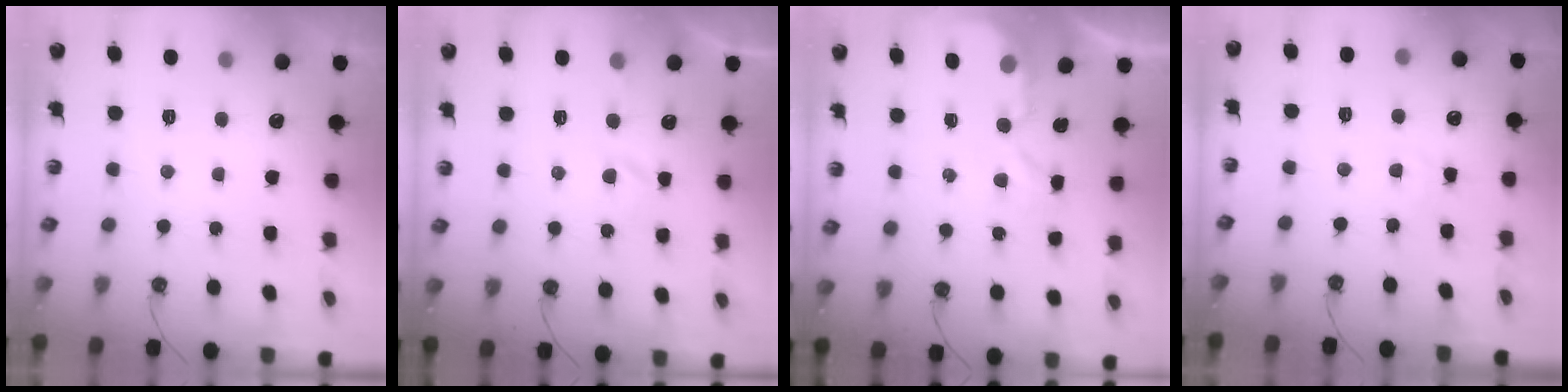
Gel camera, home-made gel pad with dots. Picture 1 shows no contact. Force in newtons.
{"total": 3.1, "press": 3.0, "slide": 0.5}
{"total": 2.8, "press": 2.8, "slide": 0.4}
{"total": 3.0, "press": 3.0, "slide": 0.4}